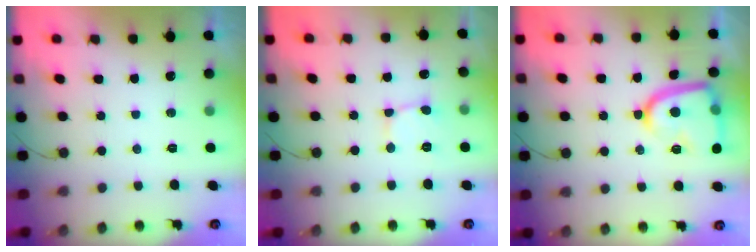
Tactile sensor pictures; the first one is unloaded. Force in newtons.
{"total": 1.8, "press": 1.7, "slide": 0.2}
{"total": 15.7, "press": 15.7, "slide": 1.3}